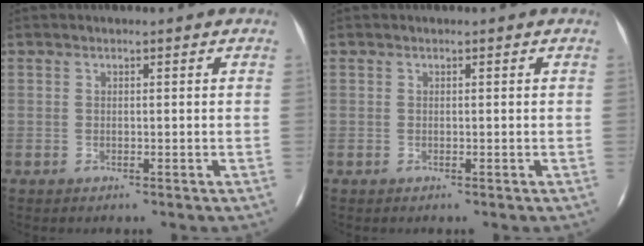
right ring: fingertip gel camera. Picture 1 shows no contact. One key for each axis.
{"total": 0.0}